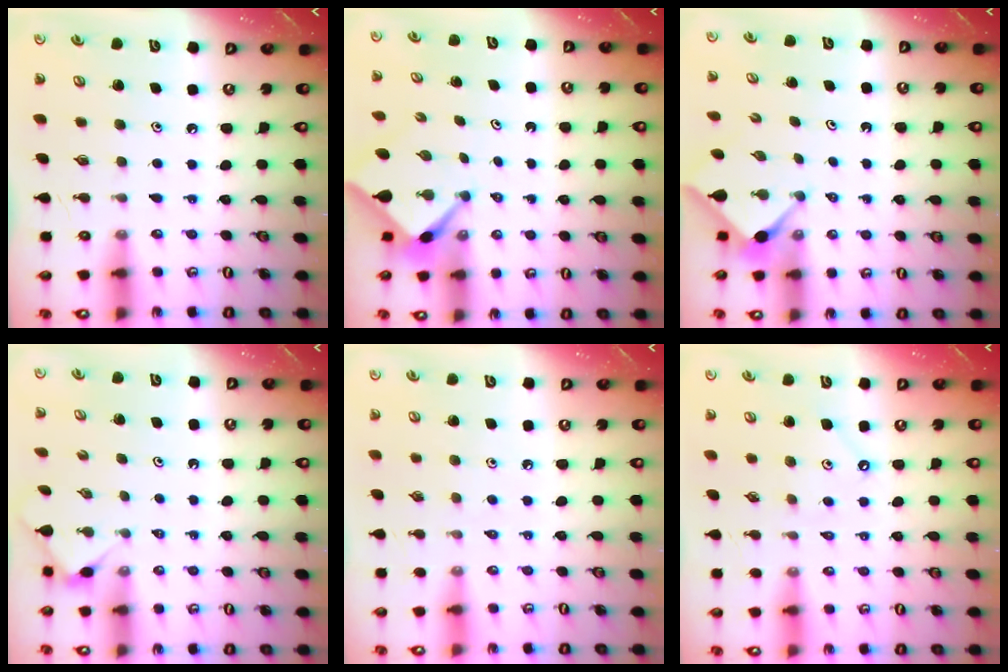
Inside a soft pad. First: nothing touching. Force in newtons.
{"total": 2.4, "press": 2.4, "slide": 0.3}
{"total": 2.9, "press": 2.8, "slide": 0.3}
{"total": 3.6, "press": 3.6, "slide": 0.4}
{"total": 3.6, "press": 3.5, "slide": 0.4}
{"total": 2.6, "press": 2.6, "slide": 0.4}